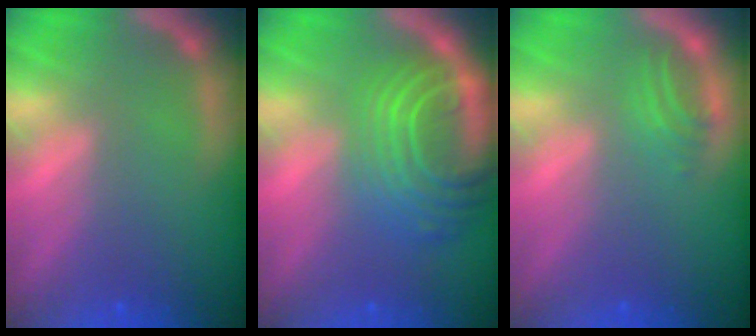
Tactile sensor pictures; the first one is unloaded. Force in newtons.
{"total": 10.0}
{"total": 2.0}